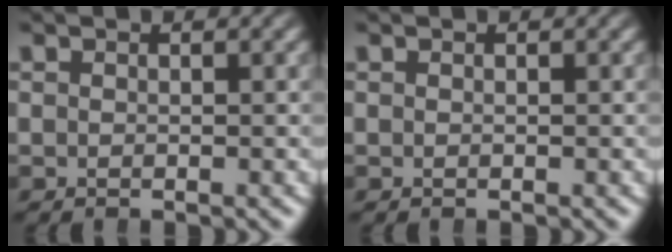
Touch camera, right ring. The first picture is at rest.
{"total": 0.0}